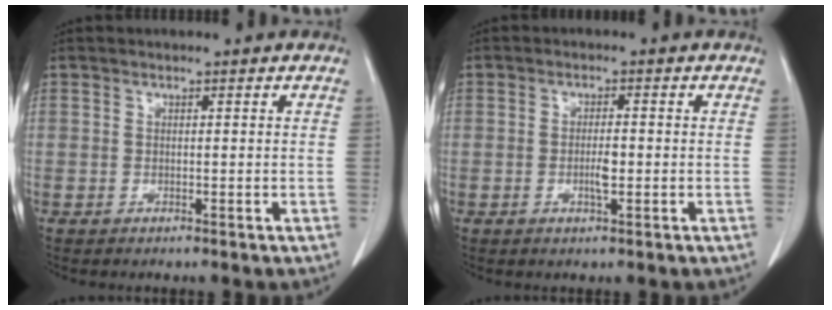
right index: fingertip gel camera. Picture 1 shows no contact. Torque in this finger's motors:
{"motor_torque": [-0.10, 0.17, -0.01, 0.02]}